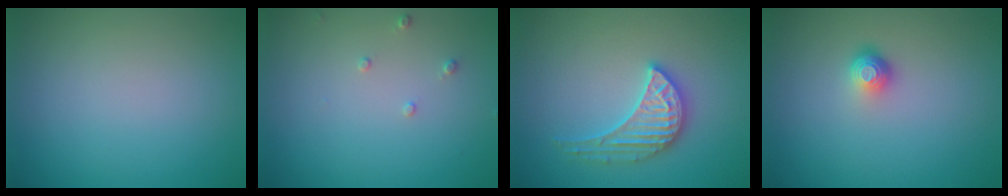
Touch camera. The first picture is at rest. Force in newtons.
{"total": 0.8, "press": 0.8, "slide": 0.2}
{"total": 3.9, "press": 3.9, "slide": 0.5}
{"total": 1.8, "press": 1.2, "slide": 1.3}